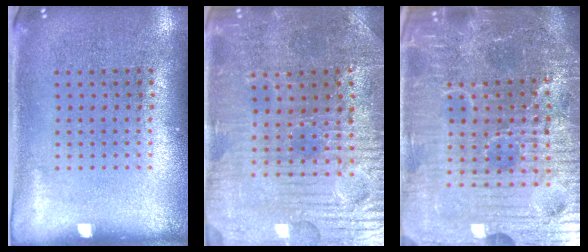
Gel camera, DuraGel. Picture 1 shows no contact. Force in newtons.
{"total": 3.7, "press": 3.7, "slide": 0.5}
{"total": 7.2, "press": 6.4, "slide": 3.2}